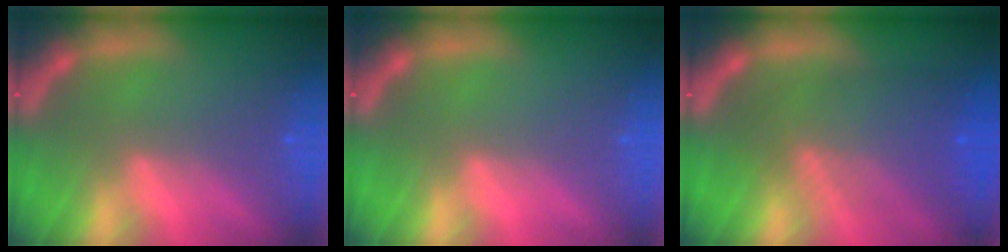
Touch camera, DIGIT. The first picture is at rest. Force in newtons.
{"total": 0.0}
{"total": 7.5}